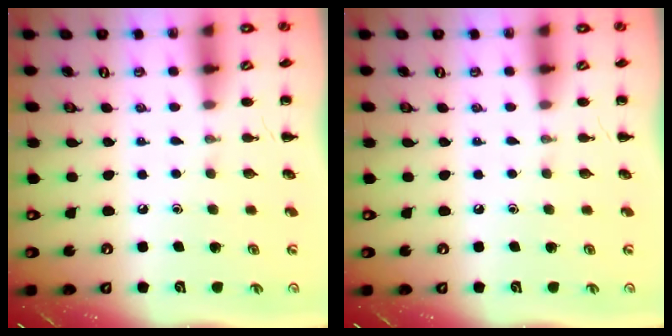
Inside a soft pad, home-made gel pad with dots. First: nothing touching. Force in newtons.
{"total": 0.0}